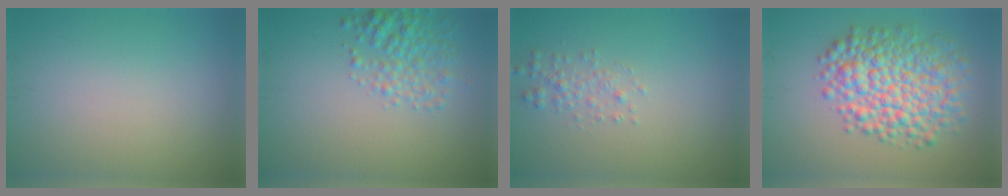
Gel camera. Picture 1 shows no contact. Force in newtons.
{"total": 3.1, "press": 3.1, "slide": 0.1}
{"total": 1.4, "press": 1.4, "slide": 0.0}
{"total": 8.0, "press": 8.0, "slide": 0.2}